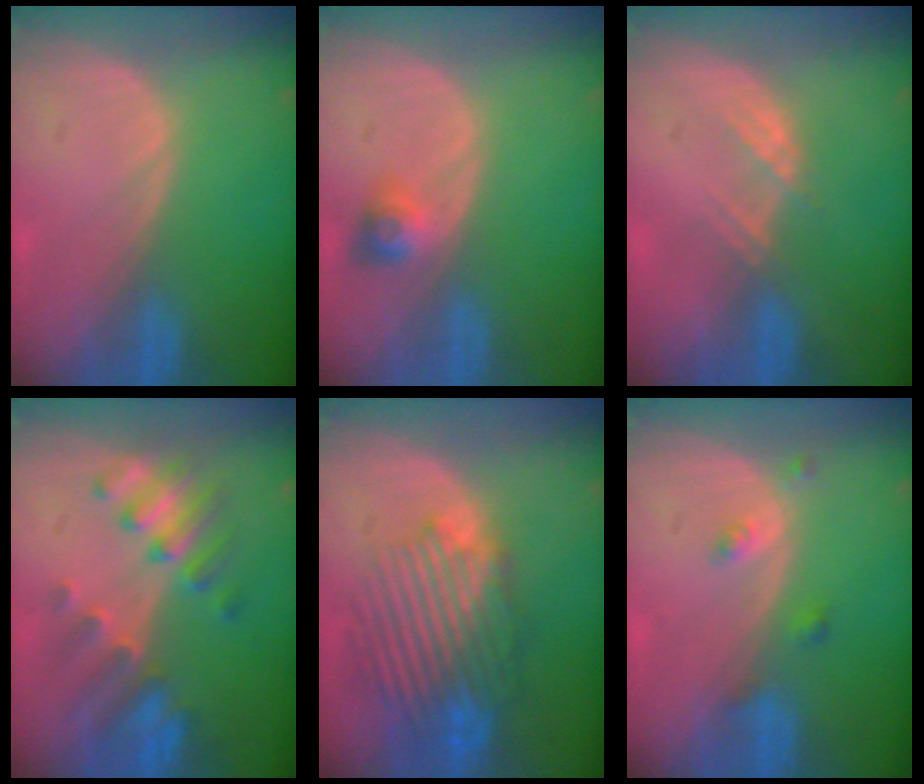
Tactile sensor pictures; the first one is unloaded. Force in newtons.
{"total": 2.9, "press": 2.7, "slide": 1.2}
{"total": 2.3, "press": 2.1, "slide": 0.7}
{"total": 7.6, "press": 7.5, "slide": 1.1}
{"total": 10.2, "press": 9.7, "slide": 3.4}
{"total": 2.1, "press": 2.1, "slide": 0.2}